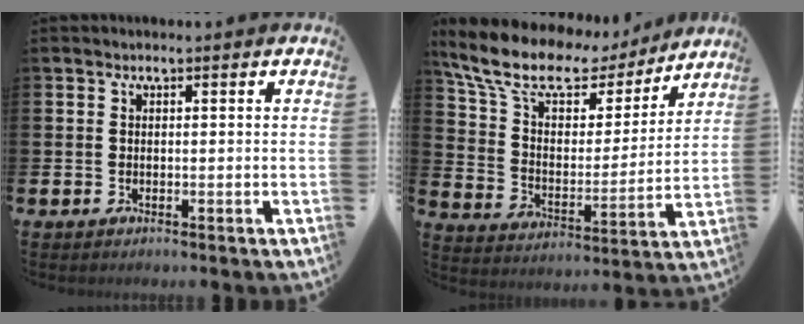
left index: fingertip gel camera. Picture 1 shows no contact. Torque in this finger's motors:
{"motor_torque": [1.11, -1.03, 0.63, 0.21]}